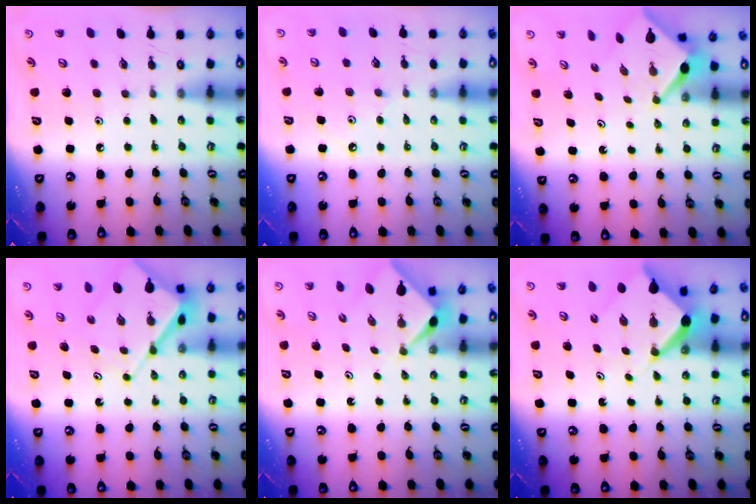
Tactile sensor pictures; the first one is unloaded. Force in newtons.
{"total": 1.9, "press": 1.8, "slide": 0.5}
{"total": 3.3, "press": 3.3, "slide": 0.2}
{"total": 8.0, "press": 7.9, "slide": 0.9}
{"total": 2.3, "press": 2.3, "slide": 0.2}
{"total": 6.6, "press": 6.6, "slide": 0.4}